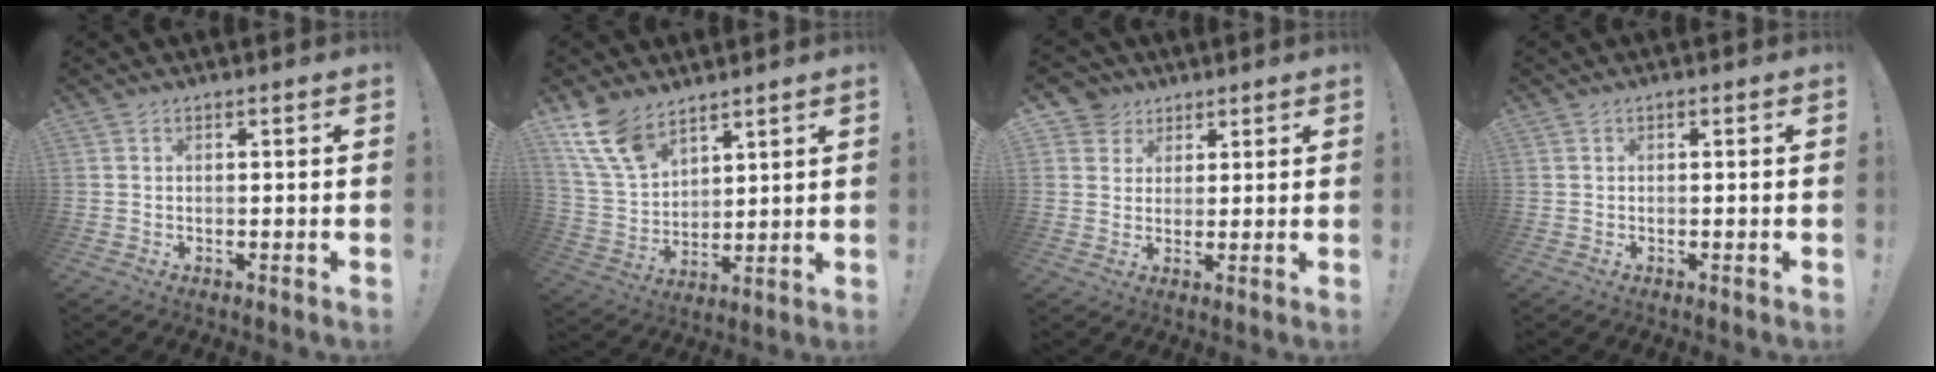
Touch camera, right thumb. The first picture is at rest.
{"total": 12.9, "force": [9.0, 6.9, 6.1], "torque": [-0.132, -0.046, 0.179]}
{"total": 5.7, "force": [3.3, 4.6, 0.7], "torque": [-0.015, -0.019, 0.064]}
{"total": 0.0}